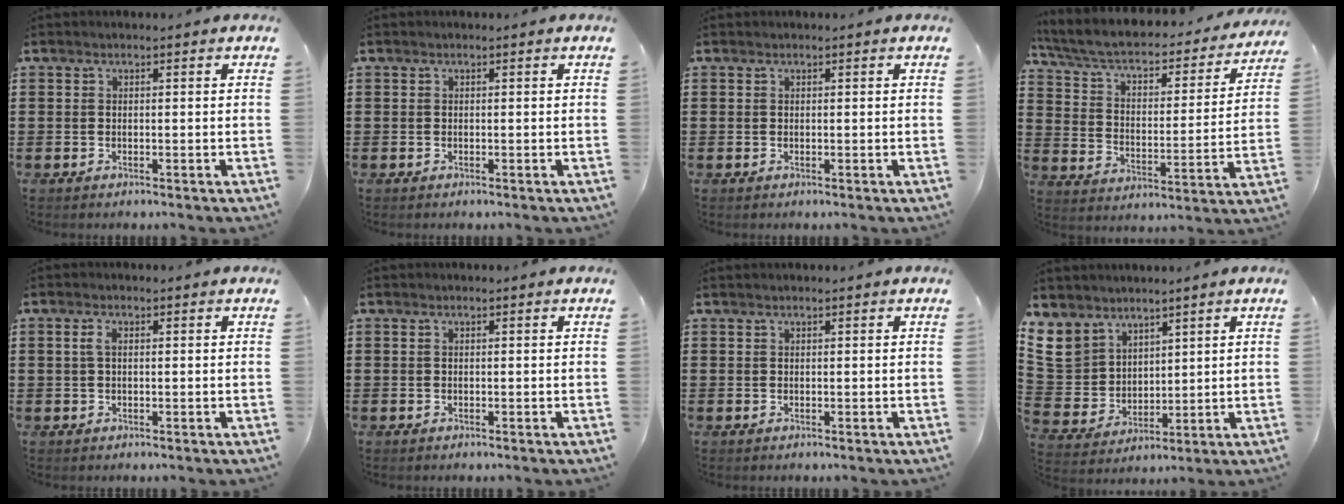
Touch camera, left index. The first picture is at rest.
{"total": 0.0}
{"total": 0.0}
{"total": 5.0, "force": [3.8, 1.6, 2.8], "torque": [-0.072, -0.033, 0.060]}
{"total": 1.8, "force": [0.4, 0.8, 1.5], "torque": [-0.033, 0.006, 0.005]}
{"total": 0.0}
{"total": 0.0}
{"total": 7.4, "force": [5.1, 5.3, 1.1], "torque": [-0.068, -0.022, 0.101]}